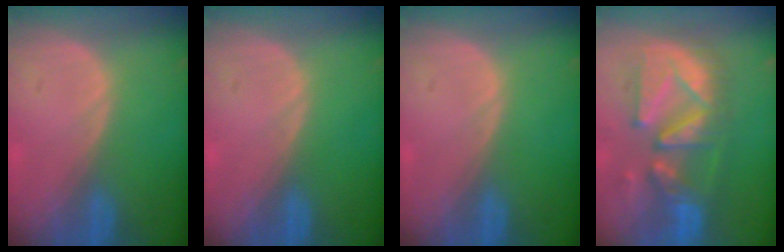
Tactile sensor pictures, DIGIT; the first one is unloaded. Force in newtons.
{"total": 0.0}
{"total": 0.0}
{"total": 11.5, "press": 10.8, "slide": 4.1}